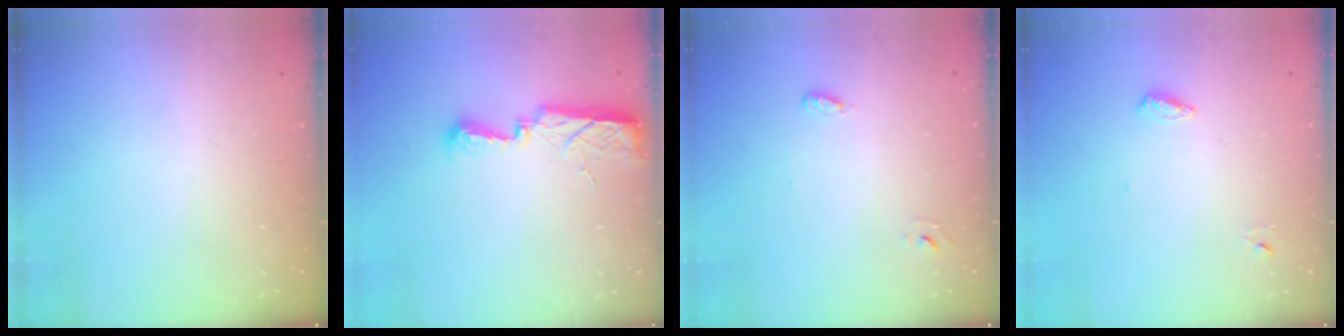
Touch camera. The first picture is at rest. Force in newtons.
{"total": 7.5, "press": 7.5, "slide": 0.8}
{"total": 2.6, "press": 2.5, "slide": 0.6}
{"total": 4.6, "press": 4.4, "slide": 1.0}